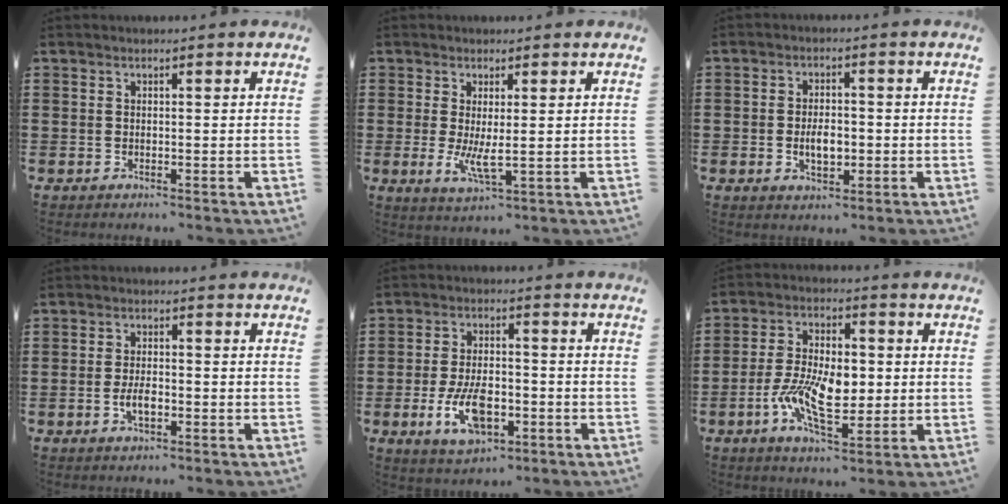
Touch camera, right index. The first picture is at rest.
{"total": 4.5, "force": [0.1, 1.4, 4.3], "torque": [-0.078, -0.009, 0.002]}
{"total": 4.1, "force": [-0.7, 2.4, 3.2], "torque": [-0.045, -0.003, -0.017]}
{"total": 3.3, "force": [-1.0, 1.5, 2.8], "torque": [-0.056, 0.001, -0.020]}
{"total": 8.8, "force": [-3.1, 4.4, 6.9], "torque": [-0.136, -0.002, -0.057]}
{"total": 10.6, "force": [-1.6, 5.4, 8.9], "torque": [-0.169, -0.001, -0.031]}